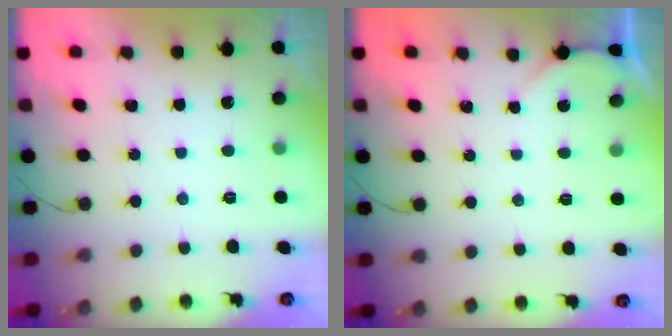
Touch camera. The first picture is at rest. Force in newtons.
{"total": 0.0}